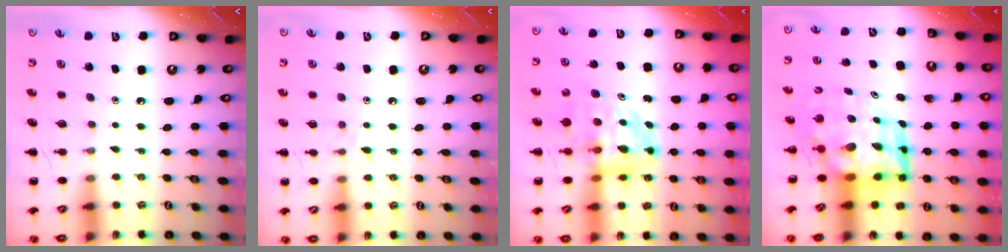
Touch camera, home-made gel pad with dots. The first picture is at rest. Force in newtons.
{"total": 4.3, "press": 3.9, "slide": 1.8}
{"total": 6.5, "press": 6.3, "slide": 1.7}
{"total": 9.8, "press": 9.3, "slide": 2.9}